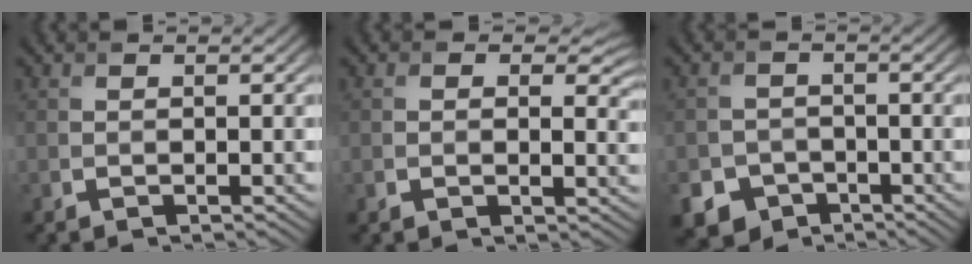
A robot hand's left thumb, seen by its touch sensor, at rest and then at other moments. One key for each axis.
{"total": 3.8, "fx": 1.0, "fy": 2.8, "fz": 2.4, "tx": -0.034, "ty": -0.017, "tz": 0.007}
{"total": 6.6, "fx": -3.8, "fy": 5.2, "fz": 1.4, "tx": -0.021, "ty": -0.021, "tz": -0.075}